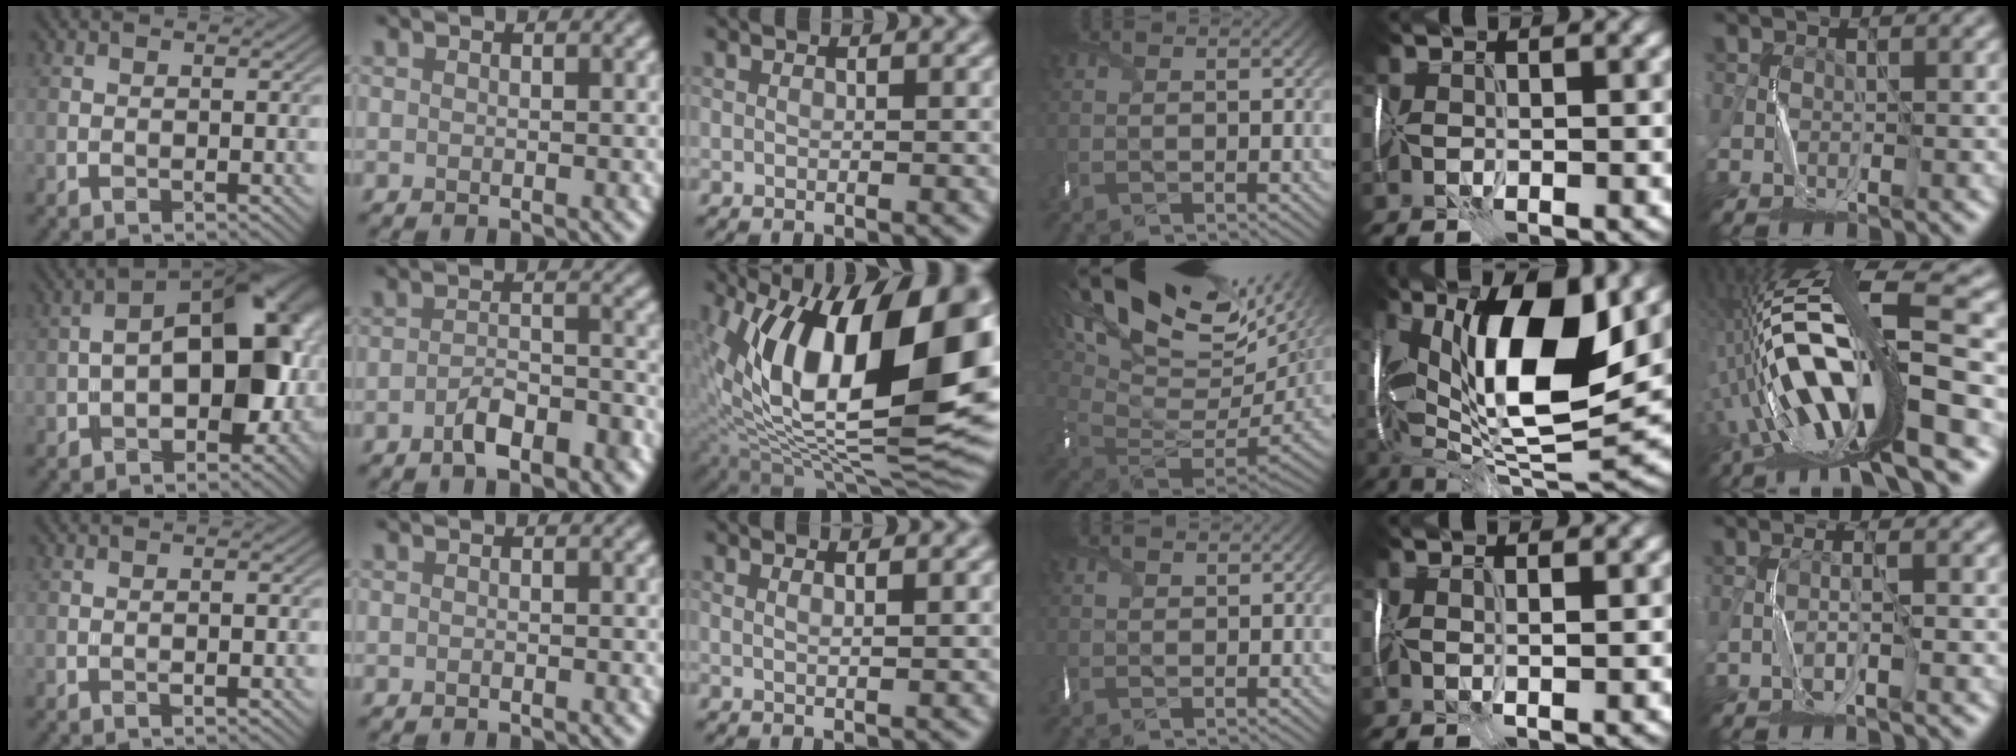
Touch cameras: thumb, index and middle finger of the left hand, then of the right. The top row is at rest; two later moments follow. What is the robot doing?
{"motion": "wrap", "object": "thread"}